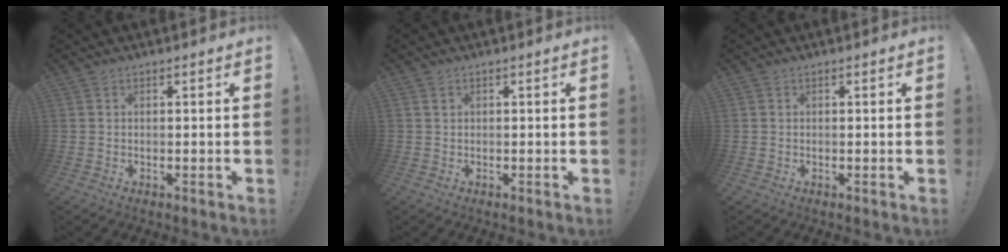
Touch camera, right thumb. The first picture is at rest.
{"total": 1.2, "force": [0.3, 1.1, 0.3], "torque": [0.009, -0.002, 0.002]}
{"total": 0.0}